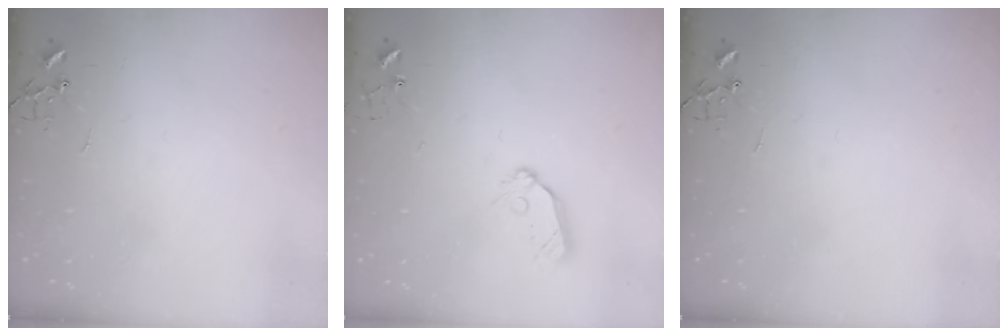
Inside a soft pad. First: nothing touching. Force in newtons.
{"total": 8.4, "press": 8.4, "slide": 0.7}
{"total": 0.0}